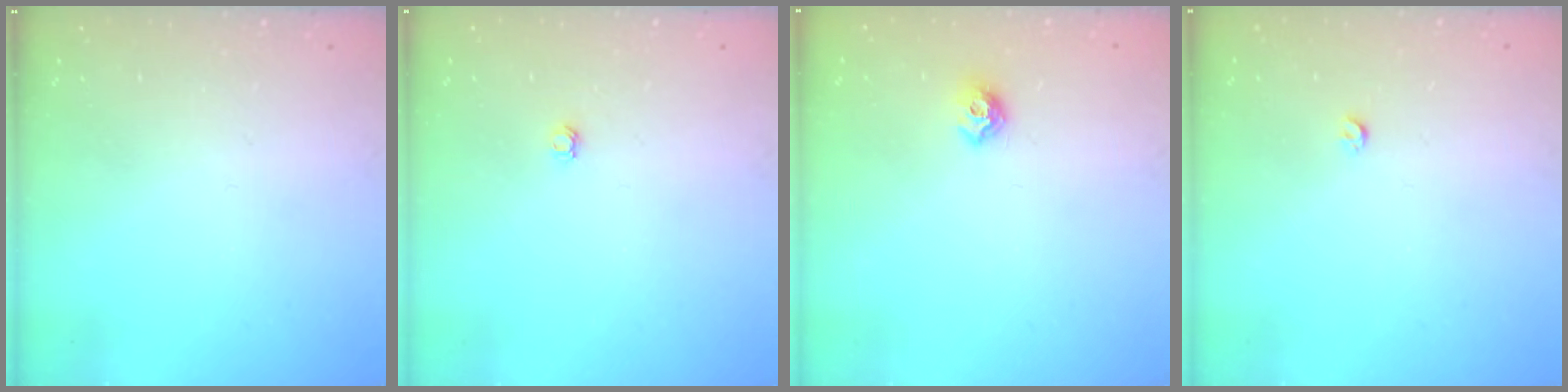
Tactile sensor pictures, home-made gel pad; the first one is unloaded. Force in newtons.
{"total": 3.0, "press": 3.0, "slide": 0.4}
{"total": 7.3, "press": 7.2, "slide": 0.9}
{"total": 2.8, "press": 2.8, "slide": 0.5}